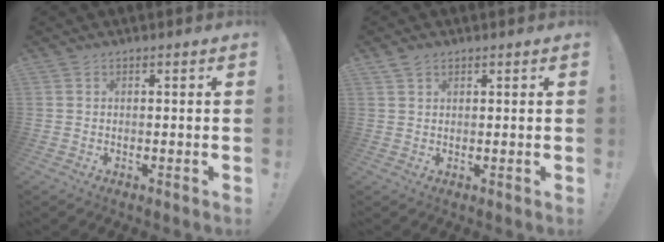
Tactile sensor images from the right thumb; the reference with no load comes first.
{"total": 2.1, "force": [1.5, 1.2, 0.8], "torque": [-0.016, -0.002, 0.029]}